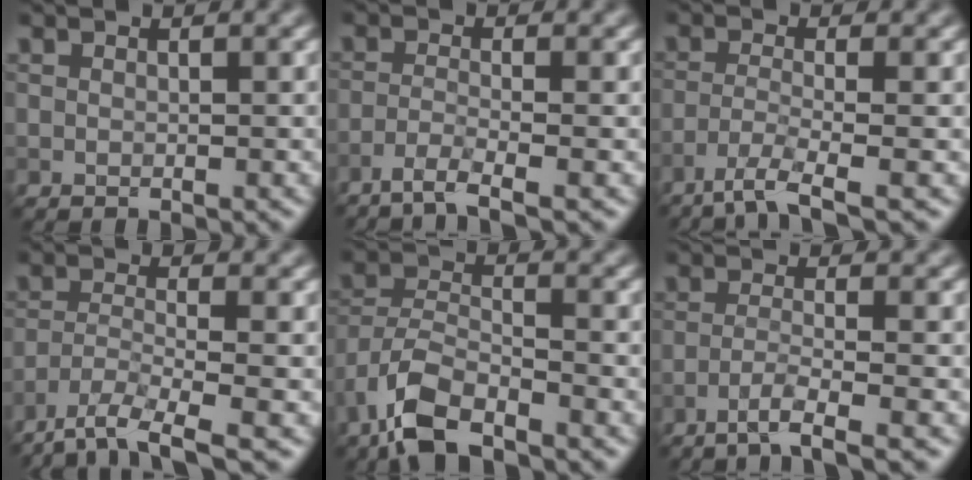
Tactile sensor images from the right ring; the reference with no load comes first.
{"total": 2.6, "force": [-1.8, 0.2, 1.8], "torque": [-0.032, -0.001, -0.049]}
{"total": 3.7, "force": [-2.5, 0.4, 2.6], "torque": [-0.047, -0.005, -0.060]}
{"total": 6.0, "force": [-4.5, 1.3, 3.7], "torque": [-0.070, -0.010, -0.091]}
{"total": 6.1, "force": [-4.3, 2.4, 3.6], "torque": [-0.068, 0.000, -0.091]}
{"total": 3.1, "force": [-2.0, 0.2, 2.3], "torque": [-0.039, 0.003, -0.051]}